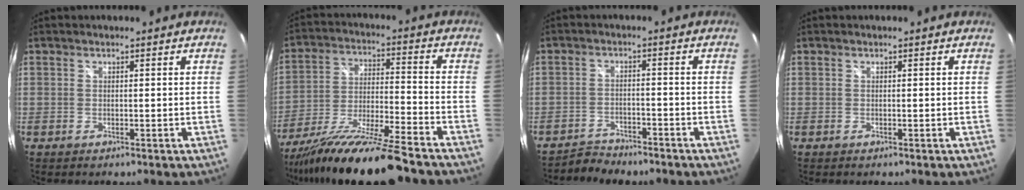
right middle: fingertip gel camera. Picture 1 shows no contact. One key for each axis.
{"total": 18.5, "fx": -15.3, "fy": 0.1, "fz": 10.3, "tx": -0.207, "ty": -0.043, "tz": -0.266}
{"total": 5.0, "fx": -4.7, "fy": 1.6, "fz": 0.7, "tx": -0.028, "ty": -0.003, "tz": -0.079}
{"total": 0.0}